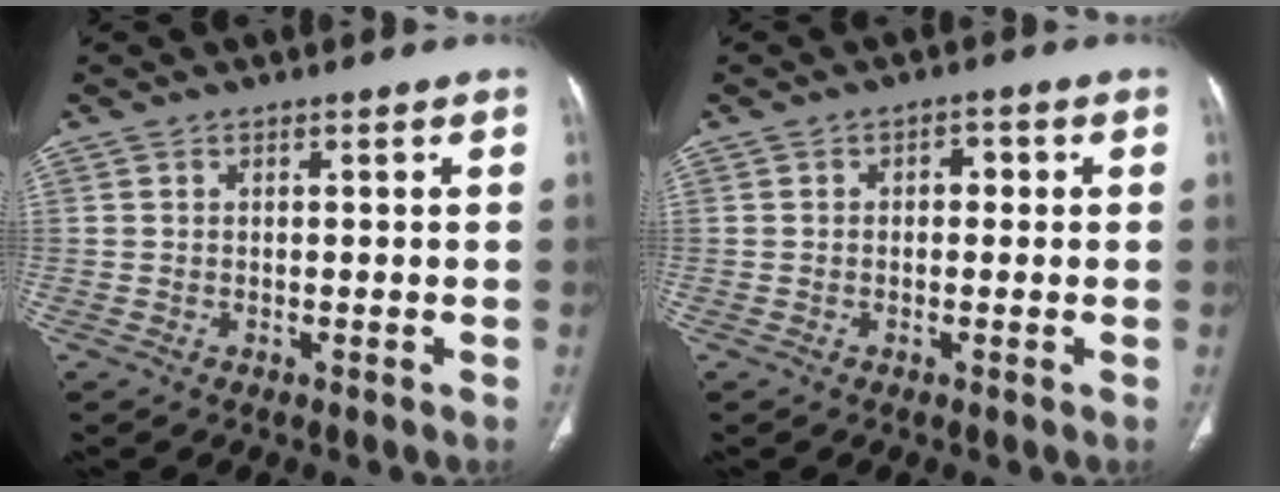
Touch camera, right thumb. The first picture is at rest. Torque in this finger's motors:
{"motor_torque": [1.54, 2.74, 0.43, -0.29, -0.03]}